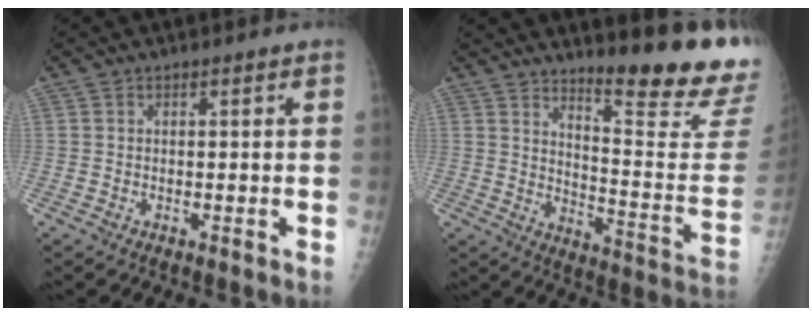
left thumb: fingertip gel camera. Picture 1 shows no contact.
{"total": 19.2, "force": [16.3, 1.2, 10.0], "torque": [-0.117, -0.182, 0.218]}